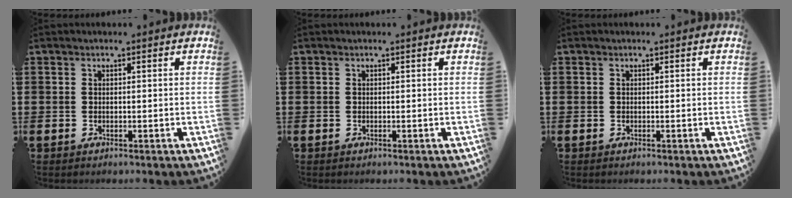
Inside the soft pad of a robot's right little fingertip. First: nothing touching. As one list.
[{"total": 0.0}, {"total": 0.0}]